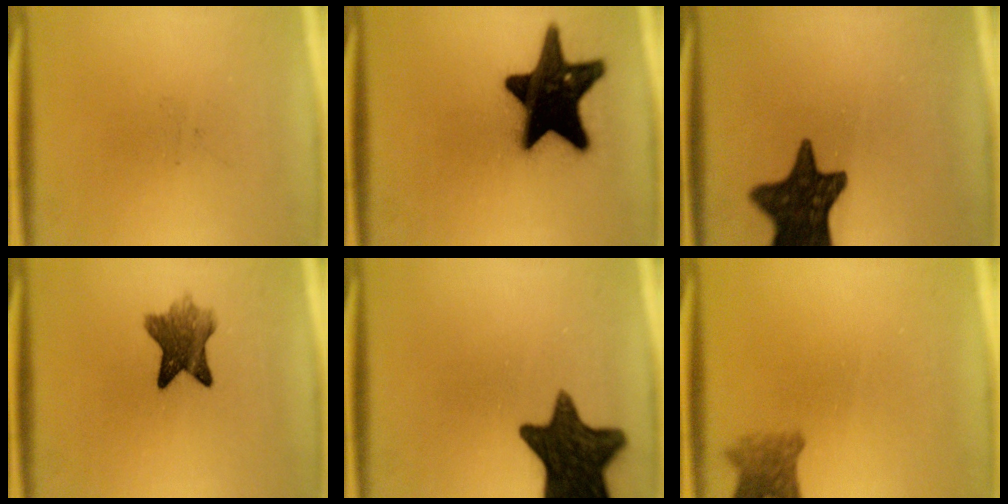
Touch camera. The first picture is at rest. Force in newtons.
{"total": 19.0}
{"total": 15.5}
{"total": 6.8}
{"total": 15.2}
{"total": 3.7}